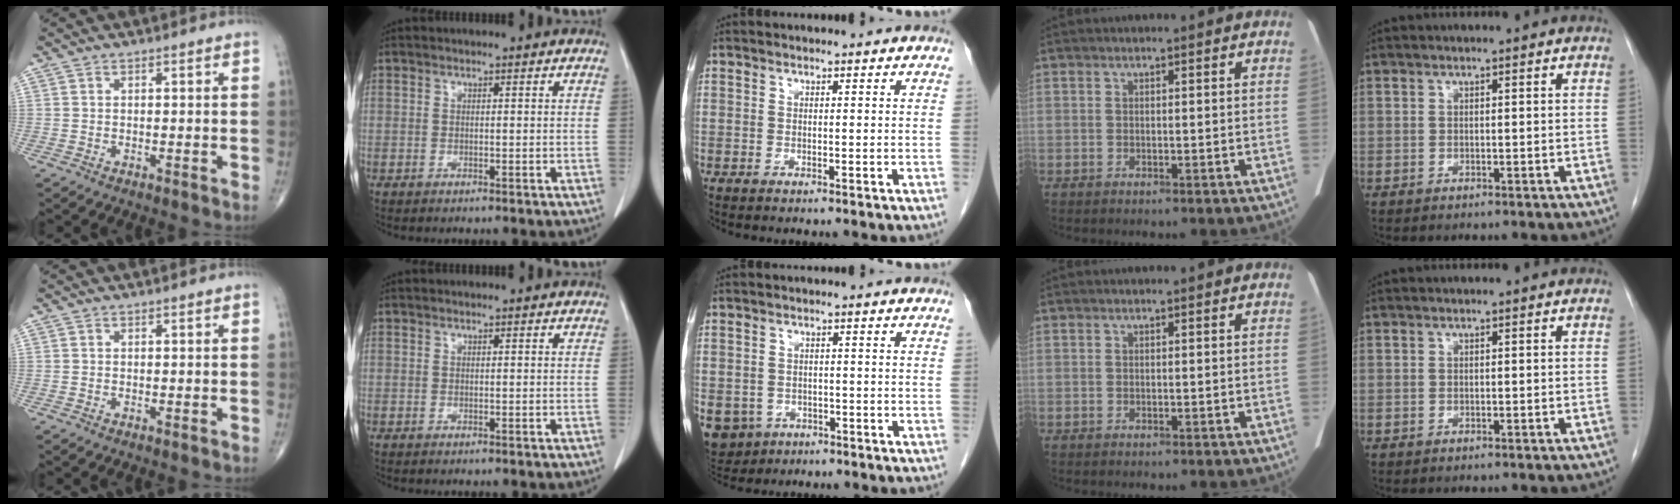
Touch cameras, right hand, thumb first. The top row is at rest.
{"middle": {"total": 8.5, "force": [-4.2, 7.0, 2.4], "torque": [-0.070, 0.001, -0.057]}}